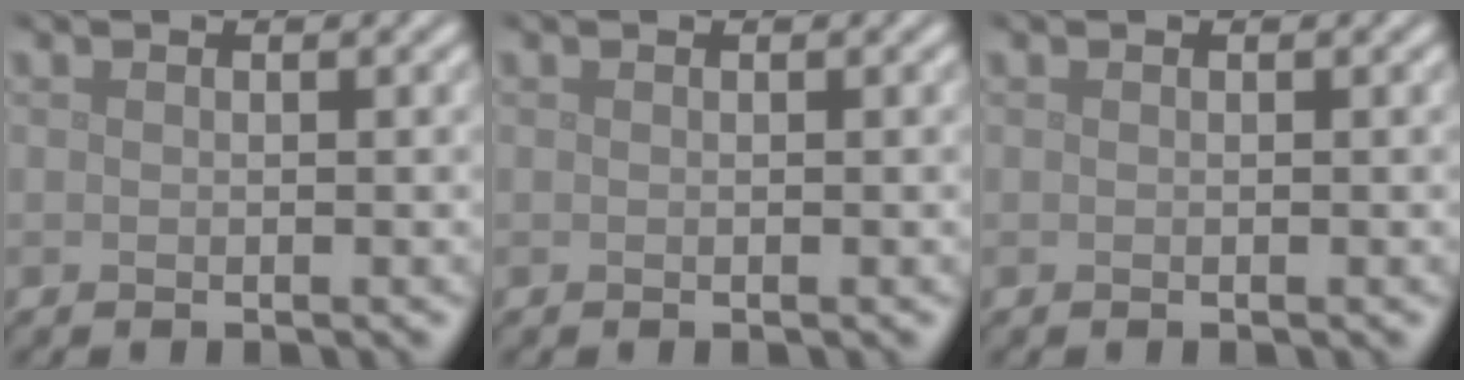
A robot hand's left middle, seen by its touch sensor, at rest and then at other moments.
{"total": 0.0}
{"total": 0.0}